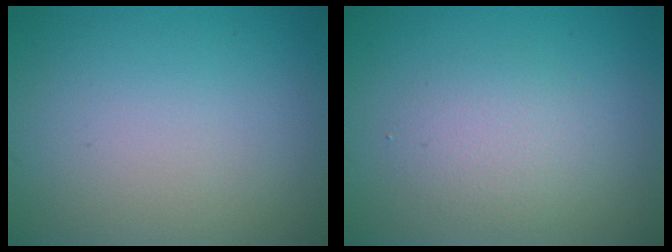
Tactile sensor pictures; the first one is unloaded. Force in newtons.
{"total": 2.4, "press": 2.4, "slide": 0.0}